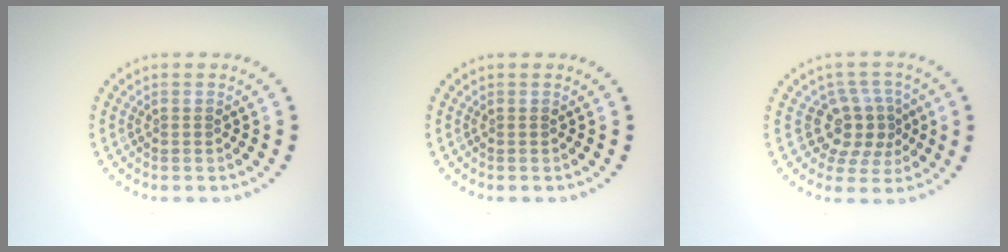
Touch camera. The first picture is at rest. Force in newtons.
{"total": 0.0}
{"total": 3.7, "press": 3.1, "slide": 2.0}